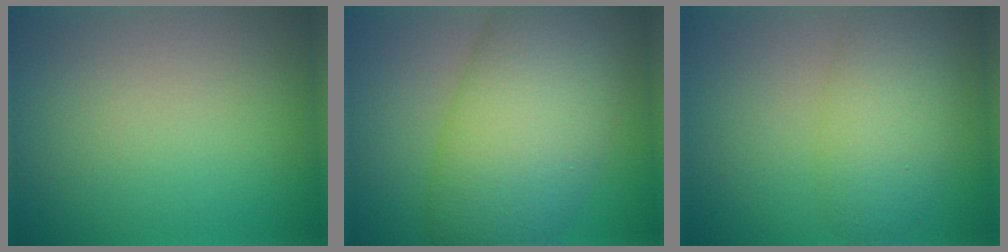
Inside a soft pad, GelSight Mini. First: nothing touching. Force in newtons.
{"total": 12.4, "press": 12.4, "slide": 0.3}
{"total": 5.6, "press": 5.6, "slide": 0.1}